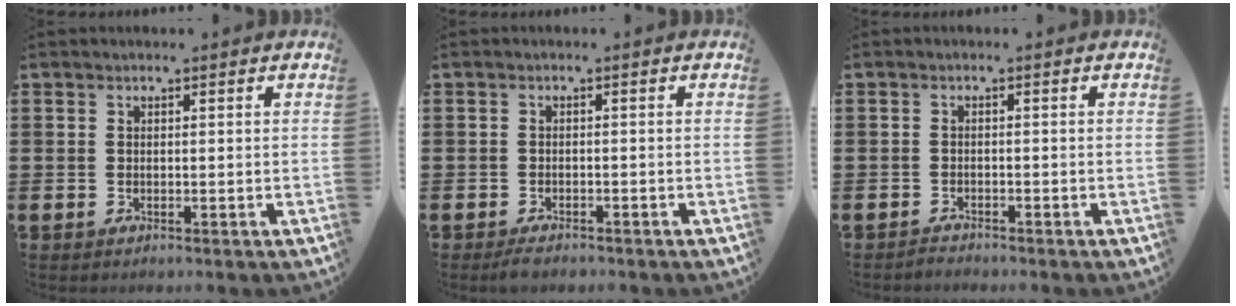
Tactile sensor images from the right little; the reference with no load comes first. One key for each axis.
{"total": 1.2, "fx": -1.1, "fy": 0.3, "fz": 0.5, "tx": -0.011, "ty": 0.003, "tz": -0.023}
{"total": 1.0, "fx": -1.0, "fy": 0.0, "fz": 0.0, "tx": -0.003, "ty": 0.000, "tz": -0.021}